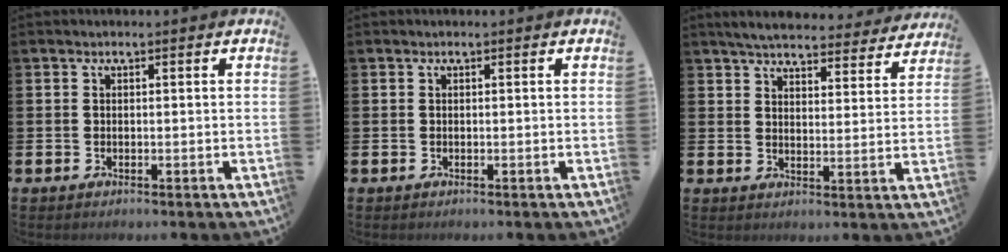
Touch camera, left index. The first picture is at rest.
{"total": 0.0}
{"total": 5.4, "force": [5.2, 1.0, 1.1], "torque": [-0.031, -0.036, 0.089]}